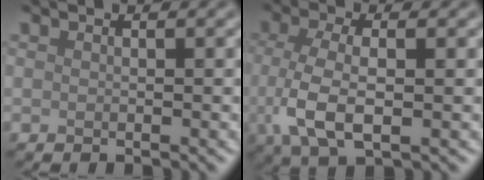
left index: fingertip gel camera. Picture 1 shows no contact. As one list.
[{"total": 5.5, "force": [-0.6, 2.5, 4.9], "torque": [-0.111, -0.008, -0.011]}]